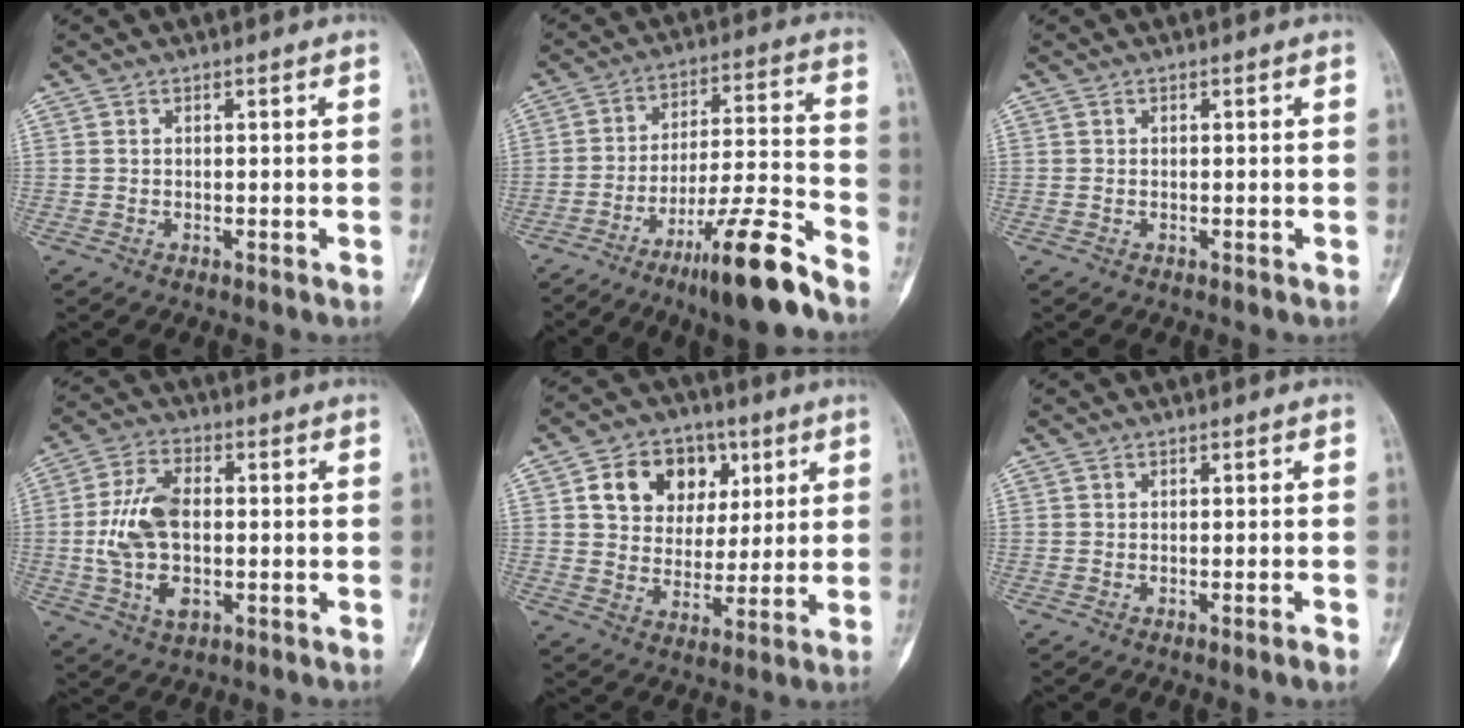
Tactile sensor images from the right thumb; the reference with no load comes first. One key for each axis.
{"total": 15.3, "fx": -10.6, "fy": 1.4, "fz": 10.9, "tx": -0.183, "ty": 0.071, "tz": -0.175}
{"total": 0.0}
{"total": 12.2, "fx": -0.6, "fy": 6.9, "fz": 10.1, "tx": -0.197, "ty": 0.009, "tz": -0.010}
{"total": 13.1, "fx": 4.9, "fy": 10.0, "fz": 6.8, "tx": -0.063, "ty": -0.009, "tz": 0.082}
{"total": 1.3, "fx": -0.9, "fy": -0.2, "fz": 0.9, "tx": -0.016, "ty": 0.000, "tz": -0.014}